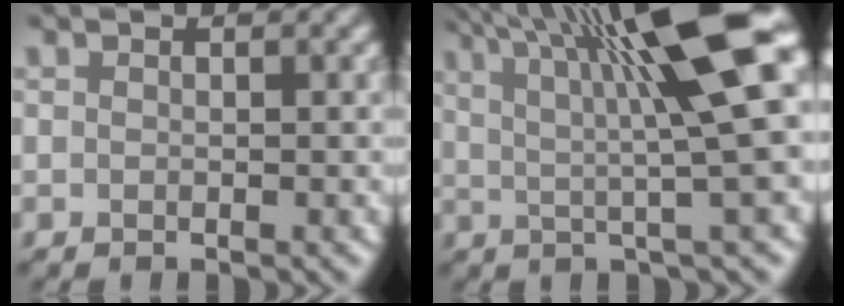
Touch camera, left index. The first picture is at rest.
{"total": 13.2, "force": [5.2, 2.3, 11.9], "torque": [-0.163, 0.013, 0.079]}